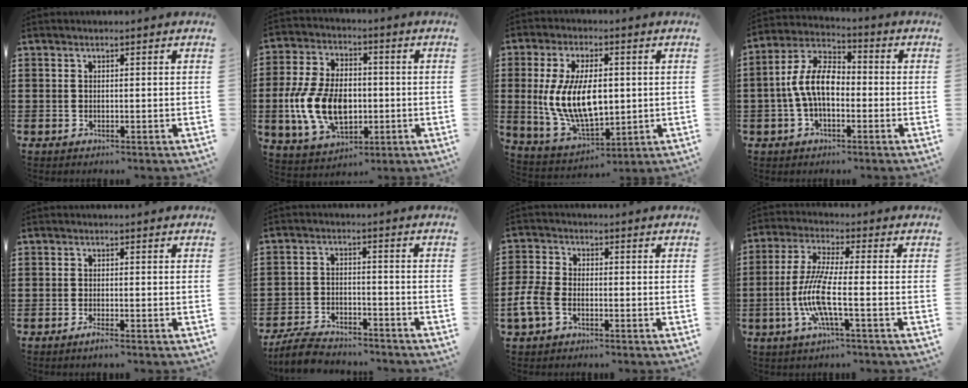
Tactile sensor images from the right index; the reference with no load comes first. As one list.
[{"total": 12.1, "force": [-1.9, 7.6, 9.3], "torque": [-0.217, 0.001, -0.033]}, {"total": 11.8, "force": [1.0, 6.2, 10.0], "torque": [-0.210, 0.002, 0.017]}, {"total": 8.5, "force": [-1.4, 4.7, 7.0], "torque": [-0.165, 0.004, -0.035]}, {"total": 1.3, "force": [-0.9, 0.0, 0.9], "torque": [-0.016, -0.004, -0.017]}, {"total": 5.5, "force": [-5.2, 0.9, 1.4], "torque": [-0.042, 0.002, -0.107]}, {"total": 4.7, "force": [-2.3, 2.6, 3.2], "torque": [-0.089, -0.002, -0.051]}, {"total": 8.7, "force": [-2.4, 1.5, 8.2], "torque": [-0.188, -0.017, -0.055]}]